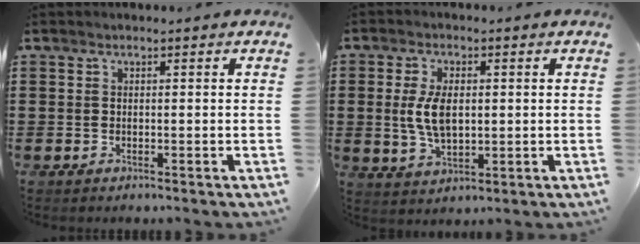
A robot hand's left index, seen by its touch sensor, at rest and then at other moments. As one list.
[{"total": 6.2, "force": [0.7, 3.3, 5.2], "torque": [-0.112, 0.002, 0.006]}]